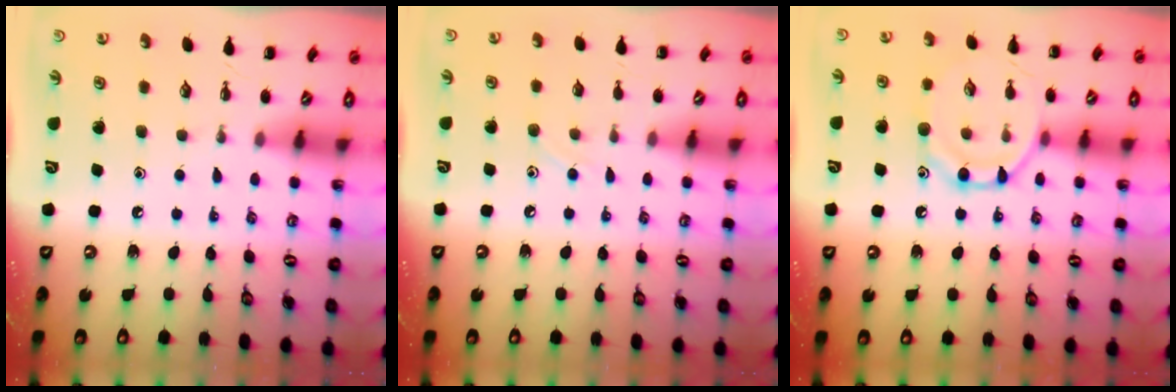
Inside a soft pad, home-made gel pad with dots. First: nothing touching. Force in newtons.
{"total": 5.0, "press": 4.8, "slide": 1.6}
{"total": 11.7, "press": 11.7, "slide": 0.7}